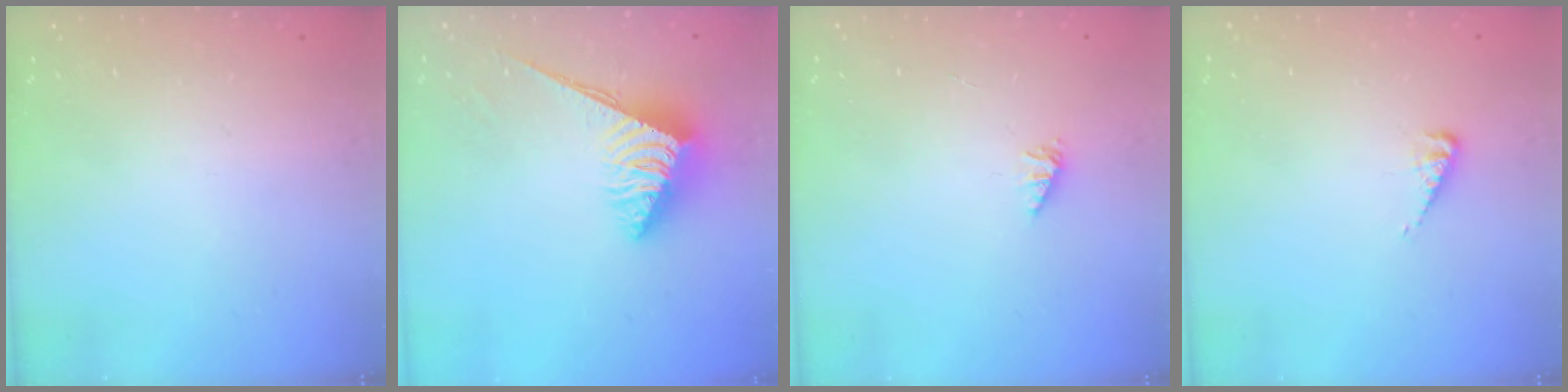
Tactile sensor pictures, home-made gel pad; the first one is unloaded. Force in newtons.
{"total": 5.7, "press": 5.7, "slide": 0.3}
{"total": 1.3, "press": 1.3, "slide": 0.1}
{"total": 2.9, "press": 2.9, "slide": 0.4}